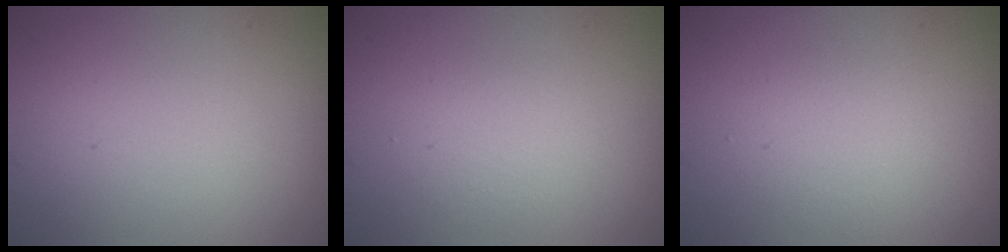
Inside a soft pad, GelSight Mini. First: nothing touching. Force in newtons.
{"total": 1.9, "press": 1.9, "slide": 0.0}
{"total": 2.3, "press": 2.3, "slide": 0.2}